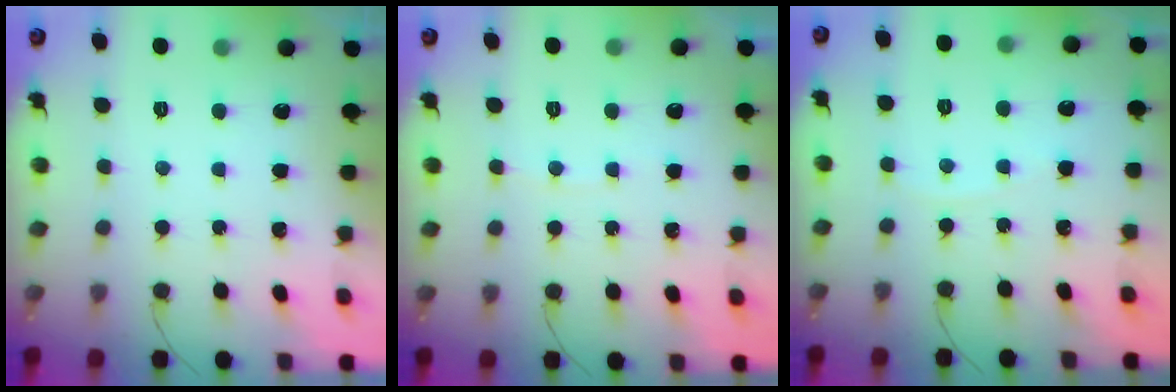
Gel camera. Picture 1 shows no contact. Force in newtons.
{"total": 2.2, "press": 2.2, "slide": 0.3}
{"total": 1.6, "press": 1.6, "slide": 0.2}